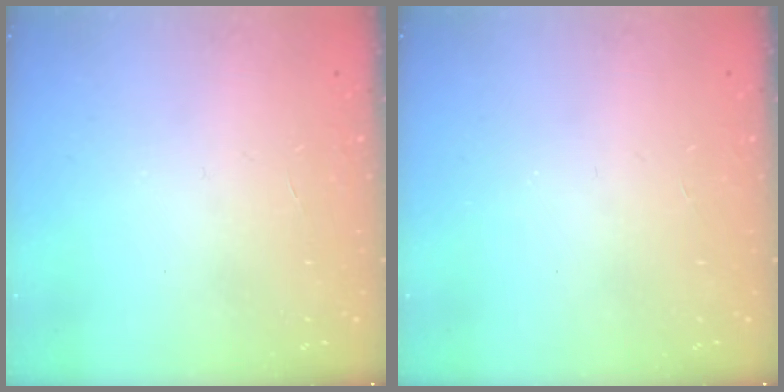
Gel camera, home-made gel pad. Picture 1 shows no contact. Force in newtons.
{"total": 0.0}